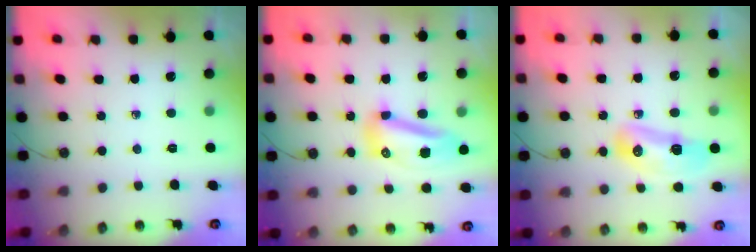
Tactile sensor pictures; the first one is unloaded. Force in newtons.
{"total": 11.0, "press": 11.0, "slide": 1.2}
{"total": 9.7, "press": 9.6, "slide": 1.3}